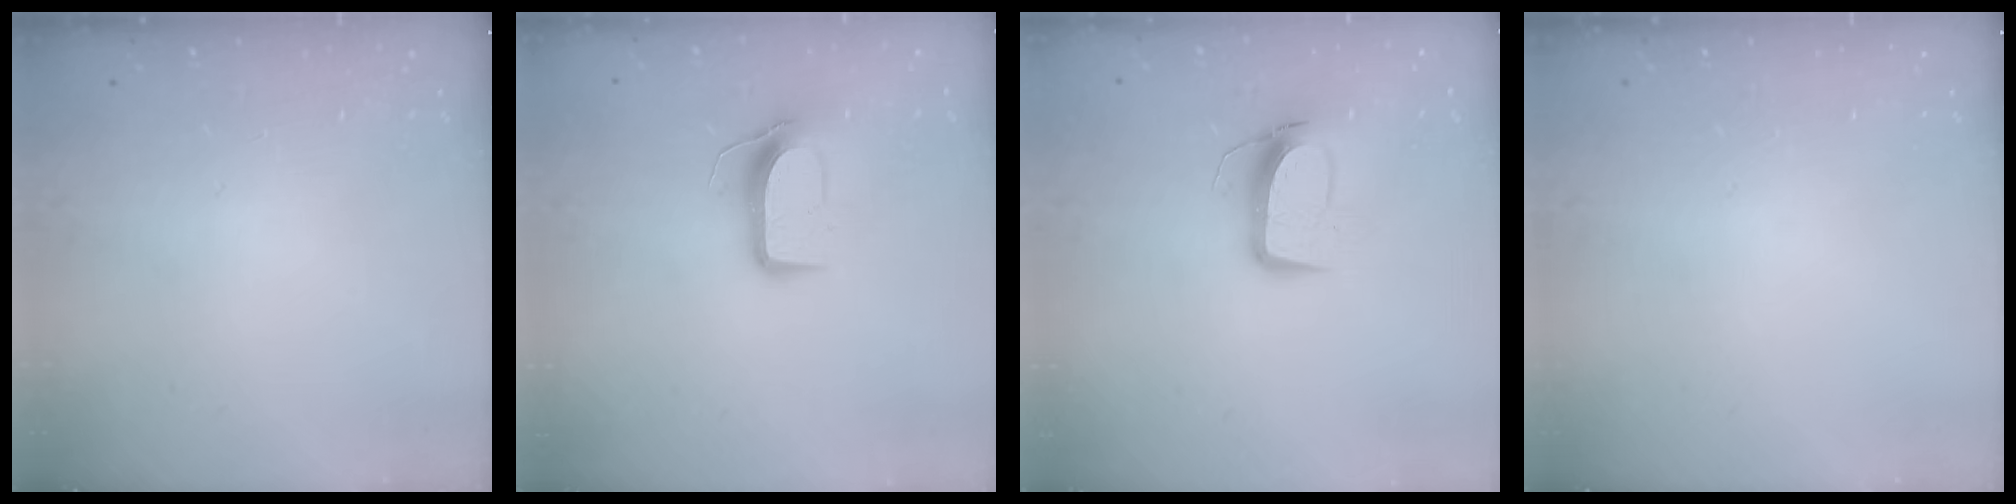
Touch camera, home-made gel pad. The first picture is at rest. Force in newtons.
{"total": 9.2, "press": 9.2, "slide": 0.3}
{"total": 10.3, "press": 10.2, "slide": 1.1}
{"total": 0.0}